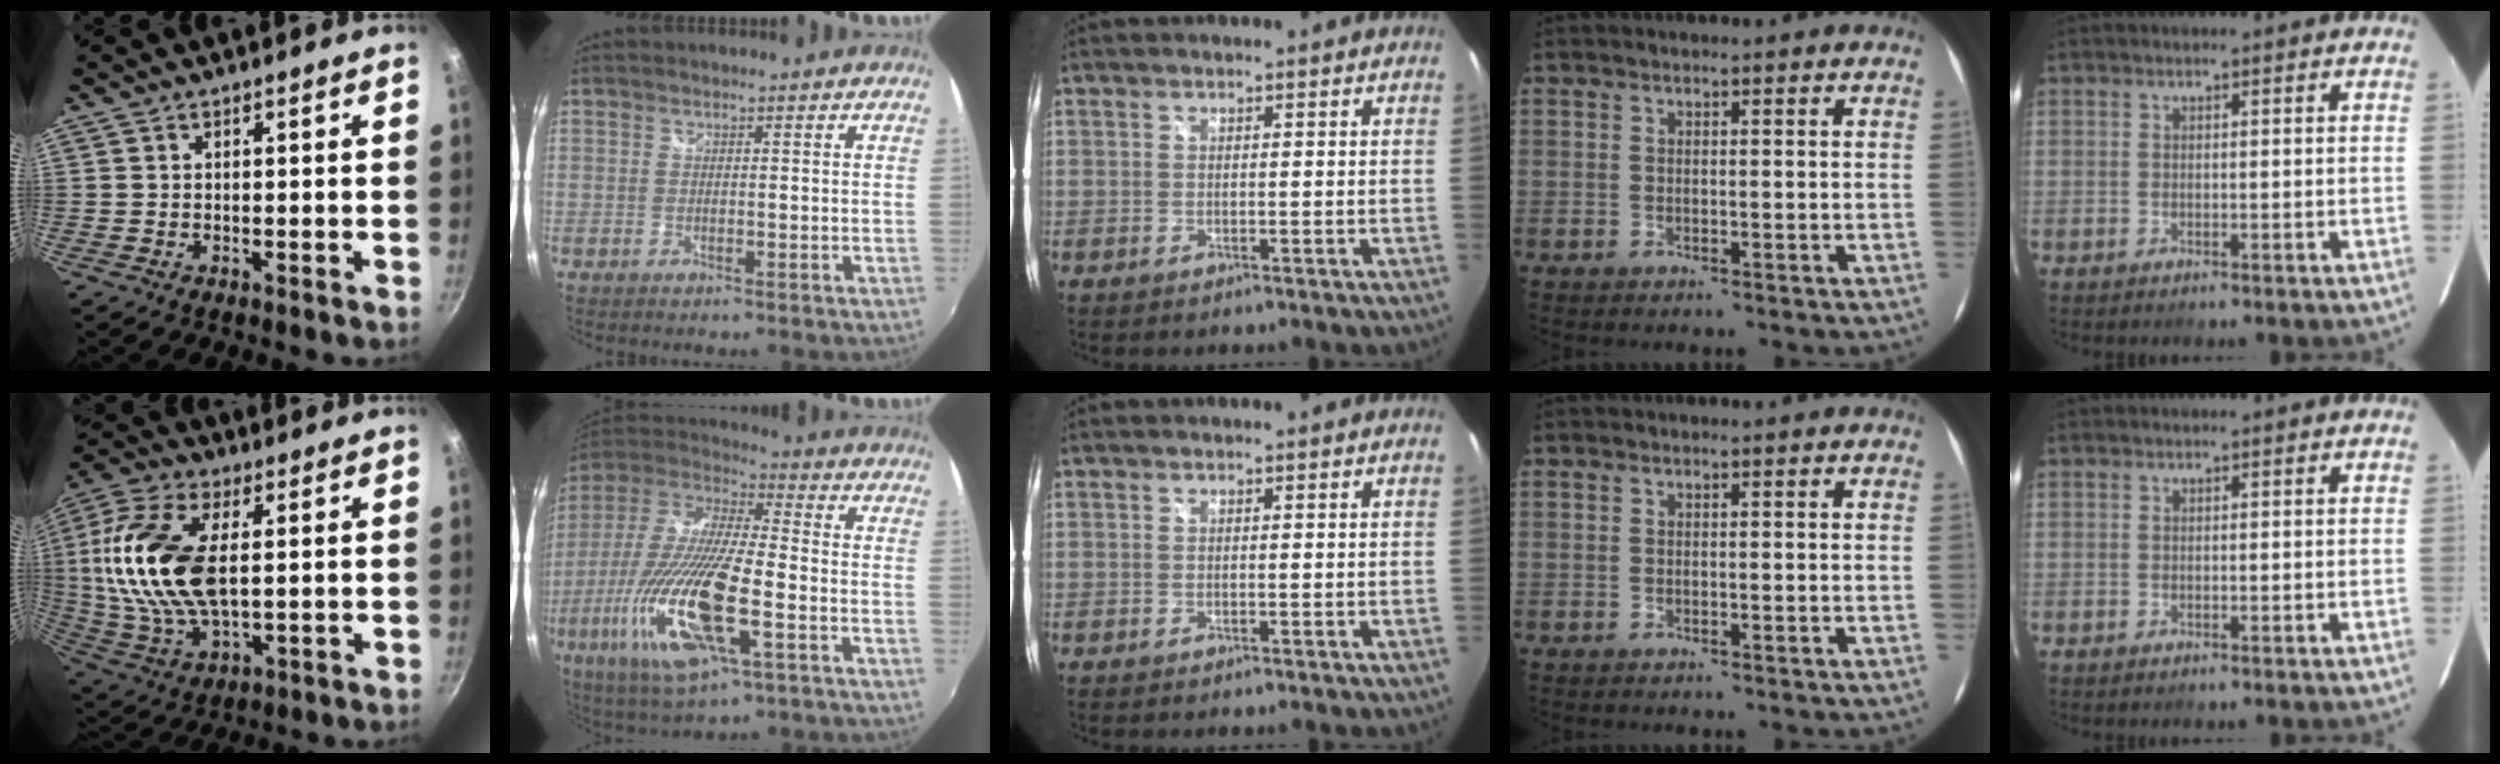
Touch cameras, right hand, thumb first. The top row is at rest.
{"thumb": {"total": 20.6, "force": [2.9, 10.7, 17.4], "torque": [-0.349, 0.001, 0.052]}, "index": {"total": 23.3, "force": [-7.7, 6.0, 21.1], "torque": [-0.425, -0.047, -0.147]}}